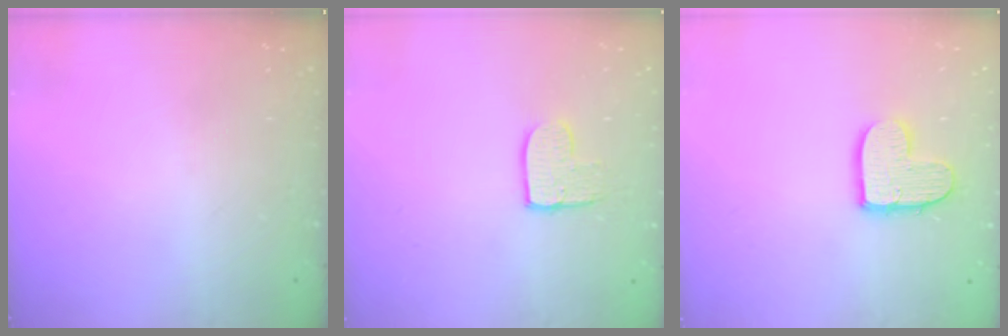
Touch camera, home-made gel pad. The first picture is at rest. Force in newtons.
{"total": 7.0, "press": 7.0, "slide": 0.4}
{"total": 10.1, "press": 10.1, "slide": 0.7}